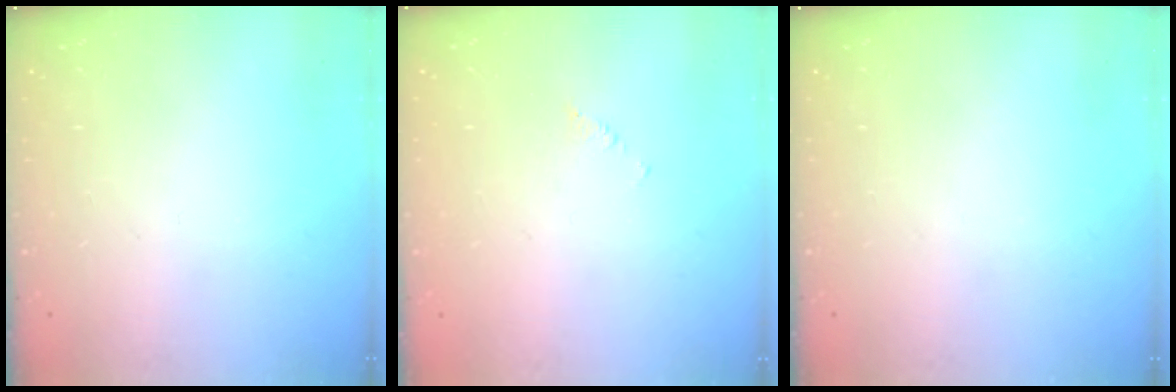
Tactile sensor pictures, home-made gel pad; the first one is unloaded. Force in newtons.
{"total": 2.0, "press": 2.0, "slide": 0.3}
{"total": 0.0}